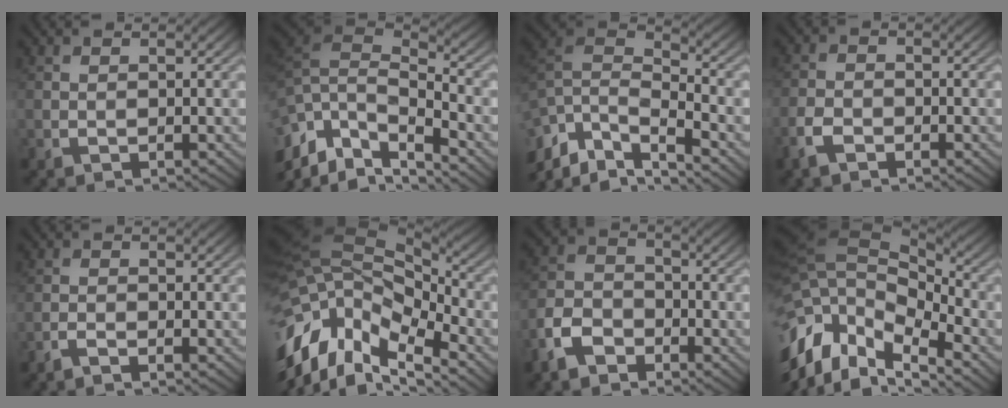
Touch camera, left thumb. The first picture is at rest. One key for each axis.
{"total": 11.2, "fx": -5.3, "fy": 5.0, "fz": 8.5, "tx": -0.220, "ty": -0.001, "tz": -0.093}
{"total": 9.3, "fx": -5.6, "fy": 3.6, "fz": 6.4, "tx": -0.143, "ty": -0.007, "tz": -0.117}
{"total": 3.0, "fx": -1.9, "fy": 1.6, "fz": 1.6, "tx": -0.037, "ty": -0.003, "tz": -0.047}
{"total": 1.2, "fx": -1.0, "fy": 0.1, "fz": 0.6, "tx": -0.013, "ty": 0.004, "tz": -0.024}
{"total": 15.7, "fx": -7.6, "fy": 9.0, "fz": 10.4, "tx": -0.269, "ty": -0.026, "tz": -0.112}
{"total": 5.4, "fx": -3.6, "fy": 3.4, "fz": 2.2, "tx": -0.054, "ty": 0.001, "tz": -0.086}
{"total": 14.1, "fx": -7.3, "fy": 8.2, "fz": 8.7, "tx": -0.230, "ty": -0.023, "tz": -0.109}